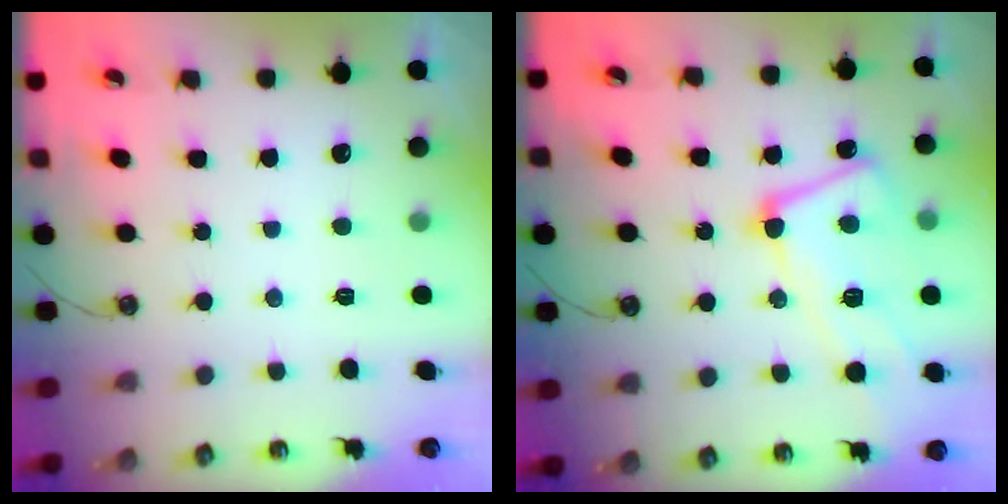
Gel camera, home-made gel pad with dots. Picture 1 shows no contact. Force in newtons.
{"total": 8.4, "press": 8.2, "slide": 1.6}